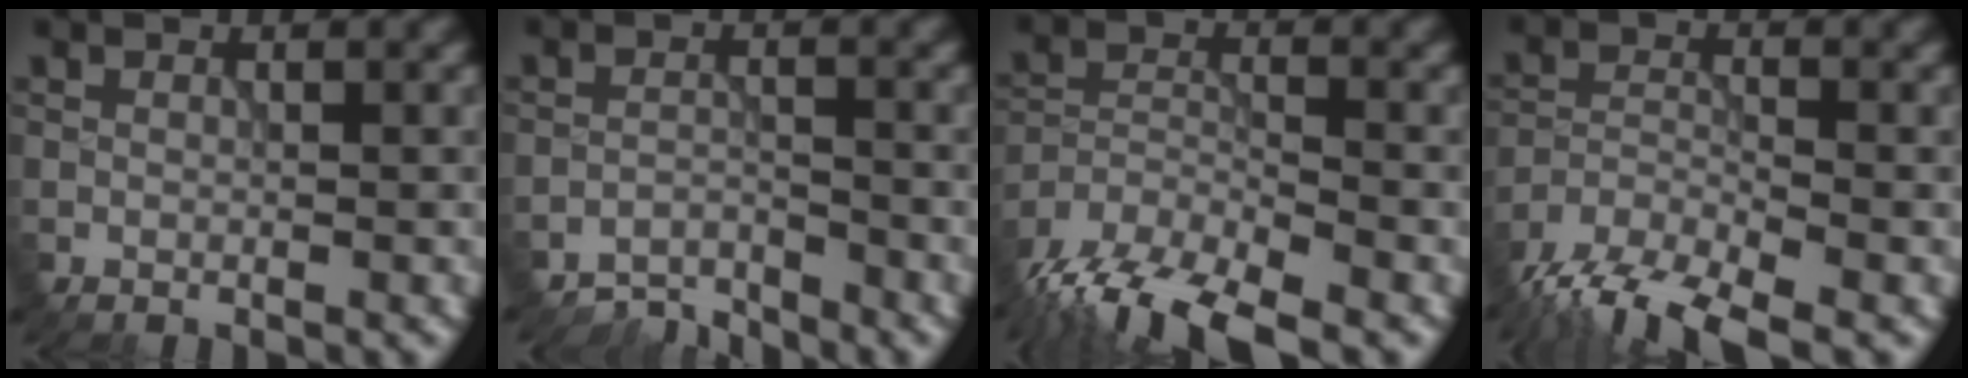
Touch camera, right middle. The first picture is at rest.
{"total": 3.3, "force": [-3.2, 0.5, 0.4], "torque": [-0.003, 0.000, -0.065]}
{"total": 8.9, "force": [-7.2, 2.6, 4.5], "torque": [-0.082, -0.015, -0.134]}
{"total": 7.8, "force": [-6.3, 2.1, 4.0], "torque": [-0.074, -0.011, -0.122]}